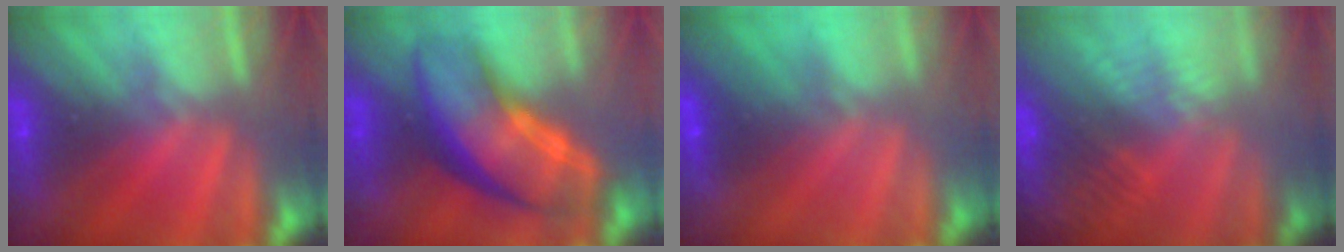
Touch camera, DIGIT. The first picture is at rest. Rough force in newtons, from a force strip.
{"total": 7.5}
{"total": 1.8}
{"total": 8.3}